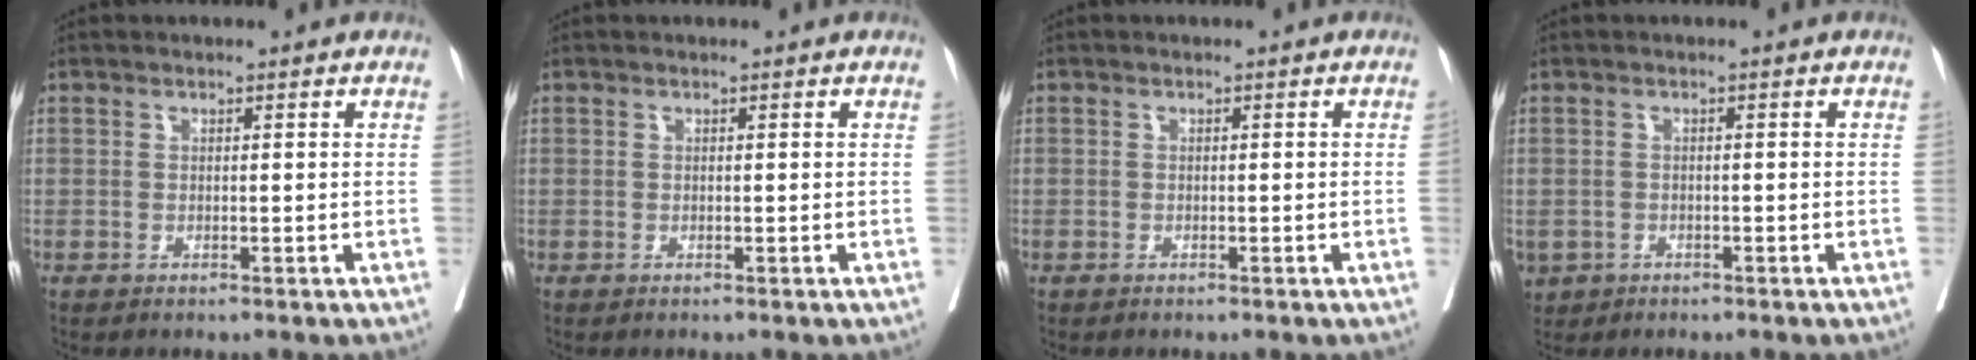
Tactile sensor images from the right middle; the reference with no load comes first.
{"total": 0.0}
{"total": 0.0}
{"total": 3.8, "force": [-2.1, 3.1, 1.0], "torque": [-0.025, -0.001, -0.030]}